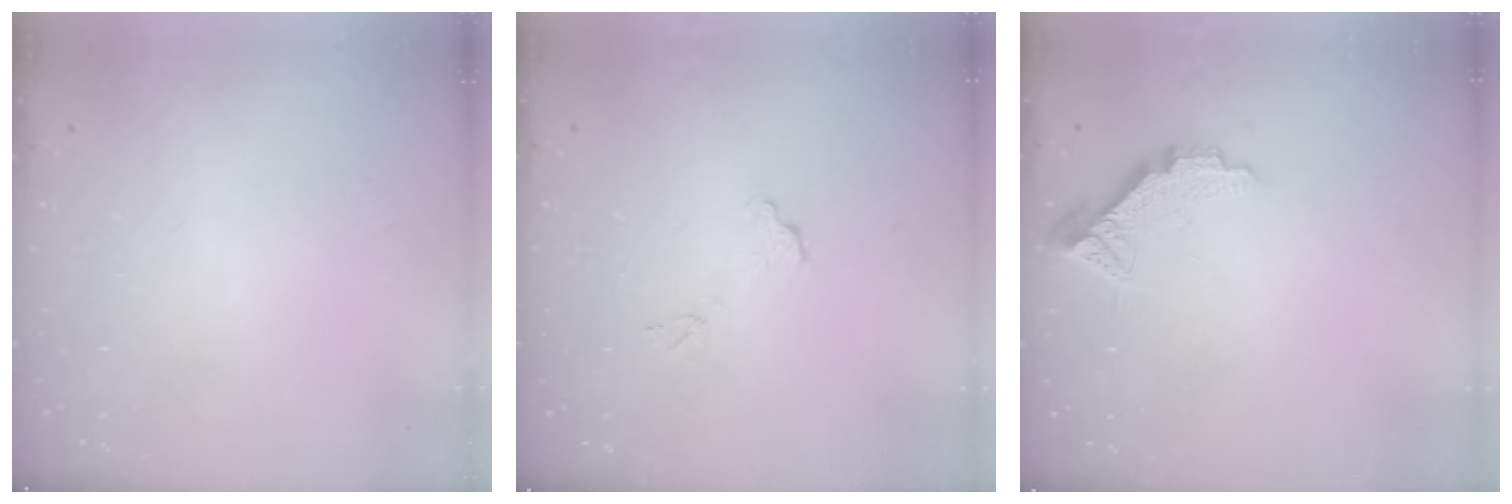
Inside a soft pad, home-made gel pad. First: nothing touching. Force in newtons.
{"total": 6.4, "press": 6.4, "slide": 0.3}
{"total": 8.7, "press": 8.7, "slide": 0.4}